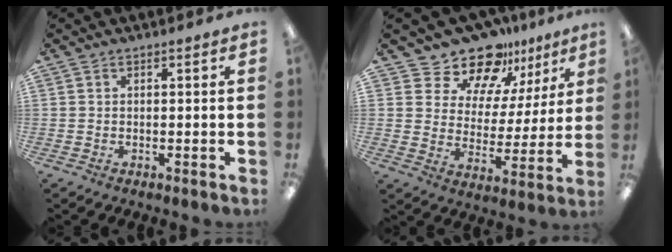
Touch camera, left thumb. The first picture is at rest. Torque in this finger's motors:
{"motor_torque": [0.17, 0.14, -0.20, -0.42, -0.01]}